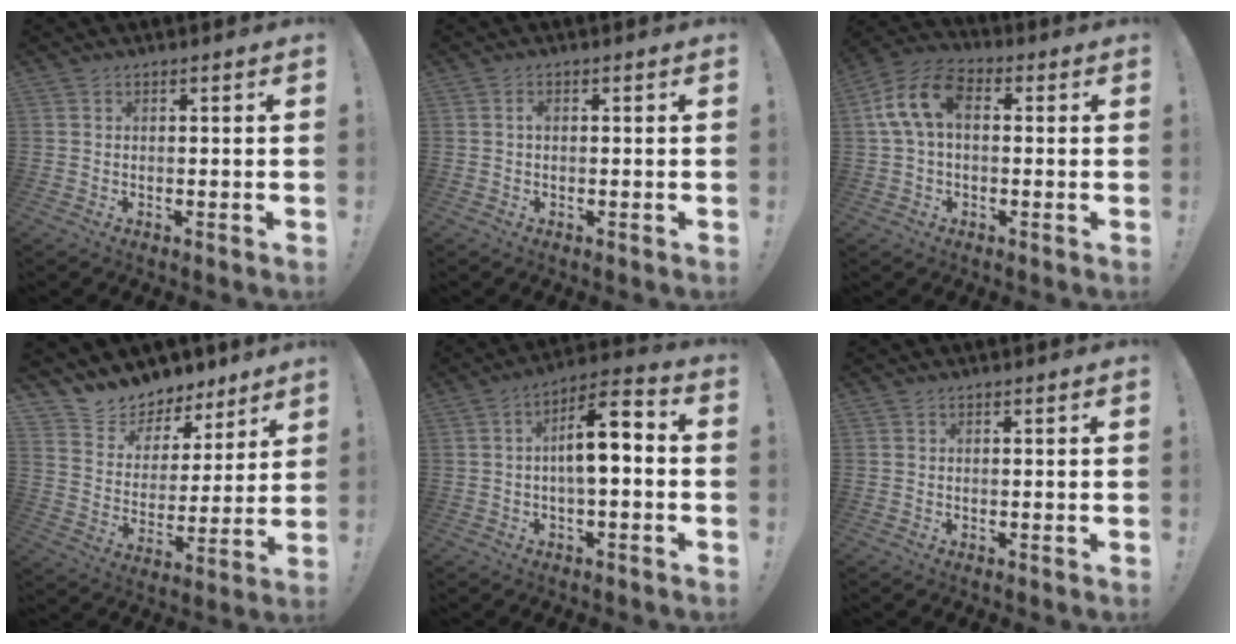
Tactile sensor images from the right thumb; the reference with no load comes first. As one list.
[{"total": 1.0, "force": [-0.1, 0.6, 0.8], "torque": [-0.022, 0.007, -0.002]}, {"total": 12.2, "force": [2.1, 7.4, 9.4], "torque": [-0.193, 0.010, 0.042]}, {"total": 8.7, "force": [7.3, 4.7, 0.3], "torque": [-0.021, -0.072, 0.136]}, {"total": 10.6, "force": [-0.2, 3.4, 10.1], "torque": [-0.150, 0.001, -0.006]}, {"total": 0.0}]